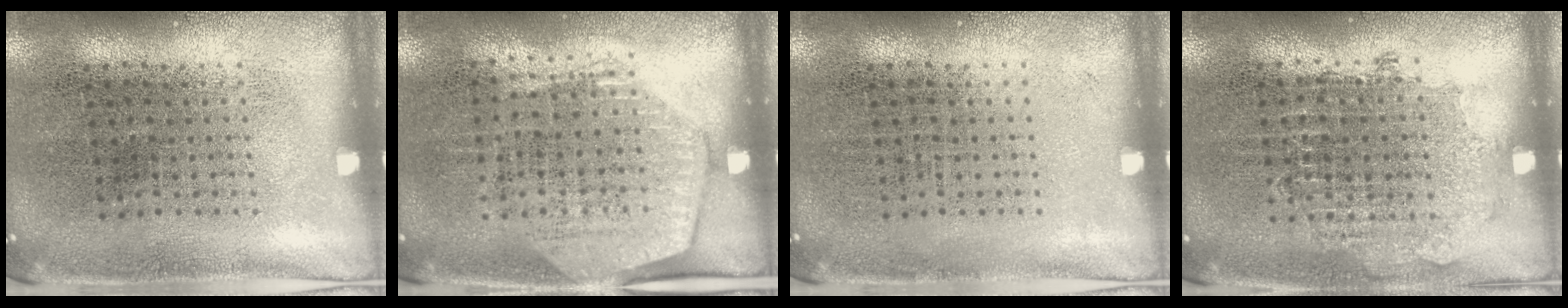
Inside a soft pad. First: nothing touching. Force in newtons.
{"total": 1.5, "press": 1.4, "slide": 0.7}
{"total": 0.0}
{"total": 0.8, "press": 0.8, "slide": 0.3}